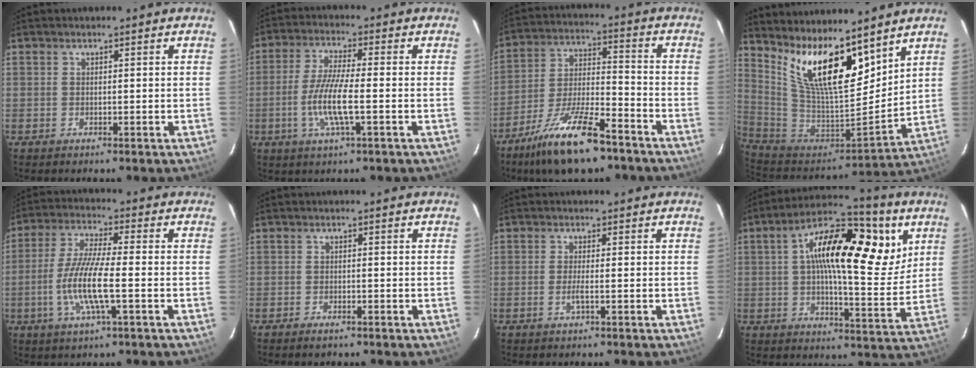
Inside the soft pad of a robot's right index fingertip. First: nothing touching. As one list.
[{"total": 9.1, "force": [-2.4, 1.0, 8.7], "torque": [-0.175, -0.006, -0.049]}, {"total": 16.8, "force": [-11.6, 4.7, 11.1], "torque": [-0.224, -0.015, -0.209]}, {"total": 17.4, "force": [11.1, 5.5, 12.2], "torque": [-0.219, -0.011, 0.216]}, {"total": 10.9, "force": [-2.9, 1.2, 10.5], "torque": [-0.216, -0.006, -0.058]}, {"total": 1.9, "force": [-1.5, 0.7, 0.9], "torque": [-0.023, 0.000, -0.027]}, {"total": 2.0, "force": [-0.8, -0.1, 1.8], "torque": [-0.036, -0.003, -0.016]}, {"total": 19.6, "force": [6.8, 7.3, 16.8], "torque": [-0.268, 0.023, 0.088]}]